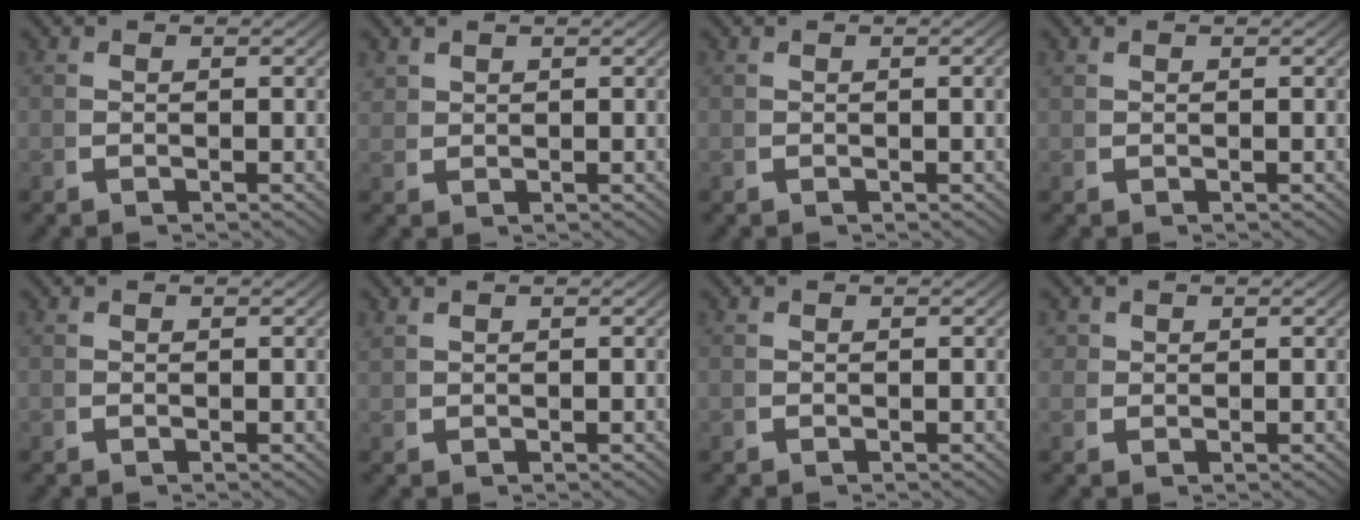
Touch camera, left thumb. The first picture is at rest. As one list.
[{"total": 1.4, "force": [1.4, 0.4, 0.2], "torque": [0.000, 0.005, 0.031]}, {"total": 0.7, "force": [0.0, 0.2, 0.7], "torque": [-0.010, 0.000, 0.001]}, {"total": 0.0}, {"total": 0.0}, {"total": 0.9, "force": [0.9, 0.1, 0.2], "torque": [-0.004, 0.003, 0.022]}, {"total": 0.0}, {"total": 1.6, "force": [0.9, 1.2, 0.5], "torque": [-0.010, -0.008, 0.022]}]